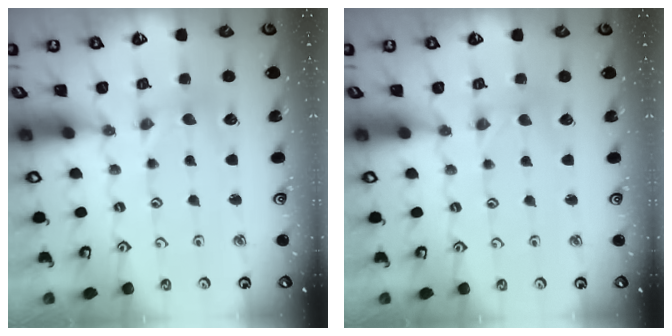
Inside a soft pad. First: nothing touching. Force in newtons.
{"total": 0.0}